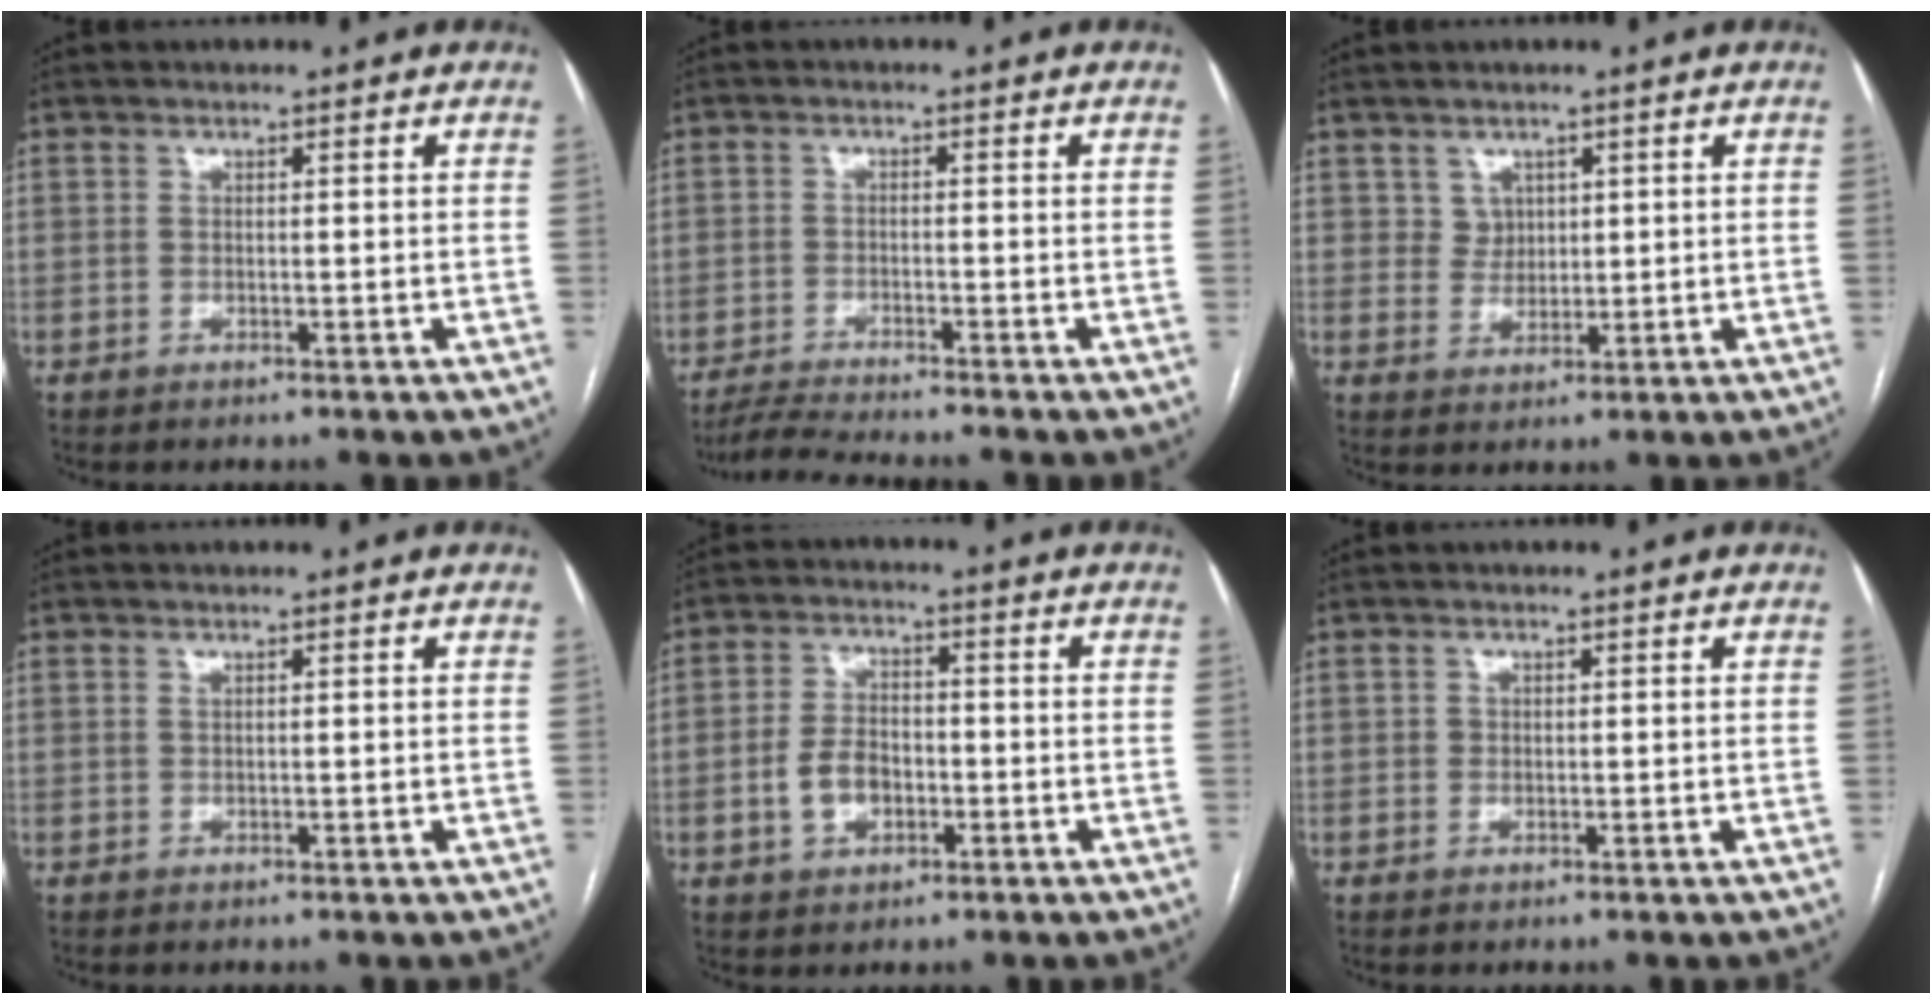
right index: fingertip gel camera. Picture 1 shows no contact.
{"total": 4.9, "force": [-4.6, -0.7, 1.6], "torque": [-0.026, -0.022, -0.080]}
{"total": 2.7, "force": [1.3, 2.4, 0.3], "torque": [-0.002, 0.000, 0.024]}
{"total": 0.0}
{"total": 6.1, "force": [-1.7, 4.0, 4.3], "torque": [-0.089, 0.010, -0.027]}
{"total": 0.6, "force": [0.1, 0.6, 0.1], "torque": [0.001, 0.002, 0.001]}